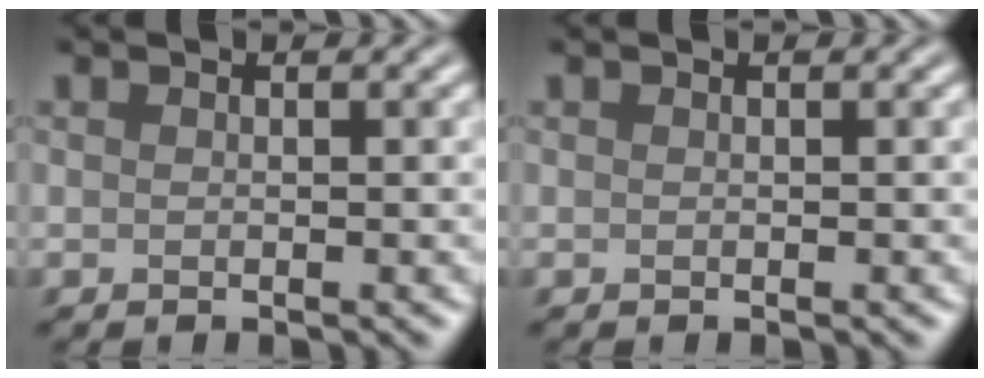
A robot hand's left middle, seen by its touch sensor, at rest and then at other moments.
{"total": 0.0}